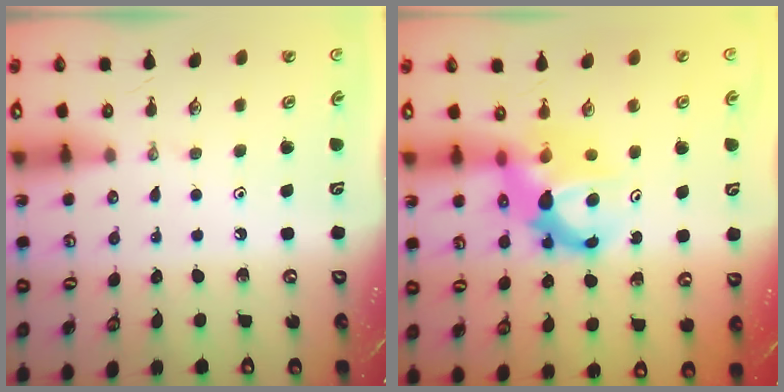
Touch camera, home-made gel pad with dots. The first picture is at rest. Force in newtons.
{"total": 8.6, "press": 8.6, "slide": 0.5}